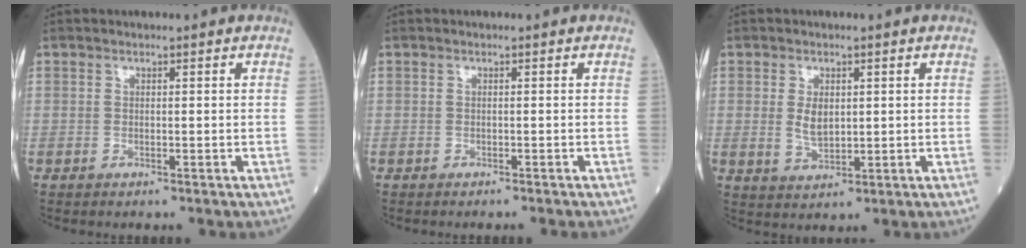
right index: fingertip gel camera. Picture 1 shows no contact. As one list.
[{"total": 1.9, "force": [-1.7, -0.2, 0.7], "torque": [-0.006, 0.001, -0.023]}, {"total": 3.7, "force": [0.6, 2.0, 3.1], "torque": [-0.059, -0.003, 0.017]}]